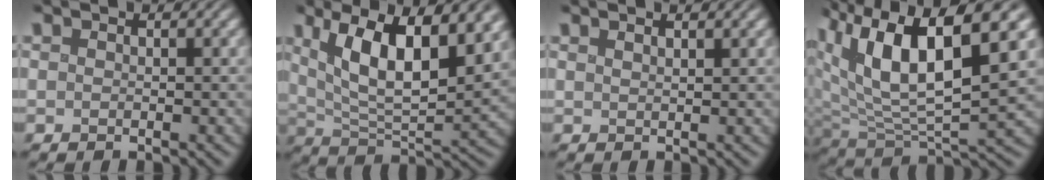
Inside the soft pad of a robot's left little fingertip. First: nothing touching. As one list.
[{"total": 10.3, "force": [4.0, 3.8, 8.7], "torque": [-0.141, -0.002, 0.068]}, {"total": 0.9, "force": [0.7, 0.0, 0.5], "torque": [-0.005, 0.003, 0.008]}, {"total": 11.9, "force": [4.7, 5.4, 9.5], "torque": [-0.184, 0.003, 0.089]}]